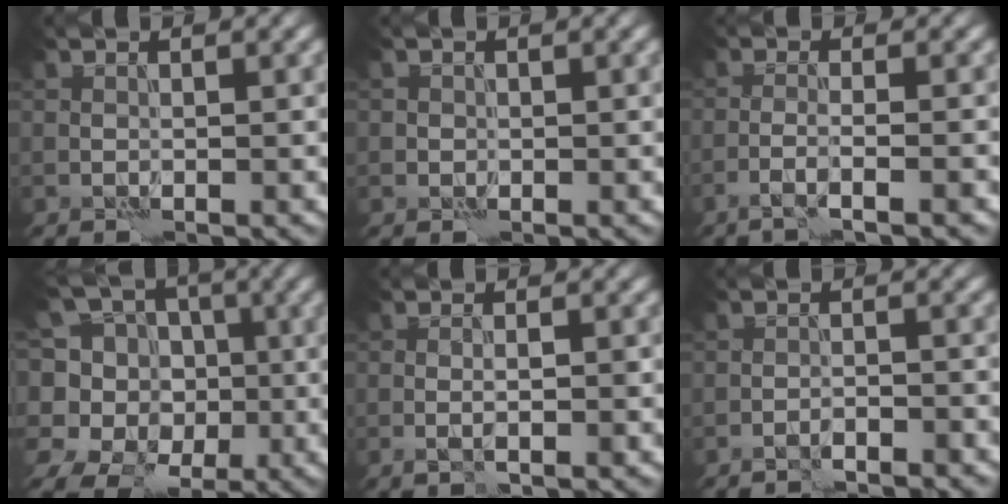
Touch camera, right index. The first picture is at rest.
{"total": 0.7, "force": [0.0, 0.7, -0.2], "torque": [0.014, -0.002, -0.001]}
{"total": 2.5, "force": [-1.6, 0.1, 1.9], "torque": [-0.028, 0.002, -0.039]}
{"total": 10.7, "force": [1.8, 9.7, 4.1], "torque": [-0.127, 0.041, -0.002]}
{"total": 1.6, "force": [-0.5, 0.3, 1.5], "torque": [-0.014, 0.005, -0.006]}
{"total": 2.2, "force": [-2.0, 0.1, 0.8], "torque": [-0.014, 0.005, -0.032]}